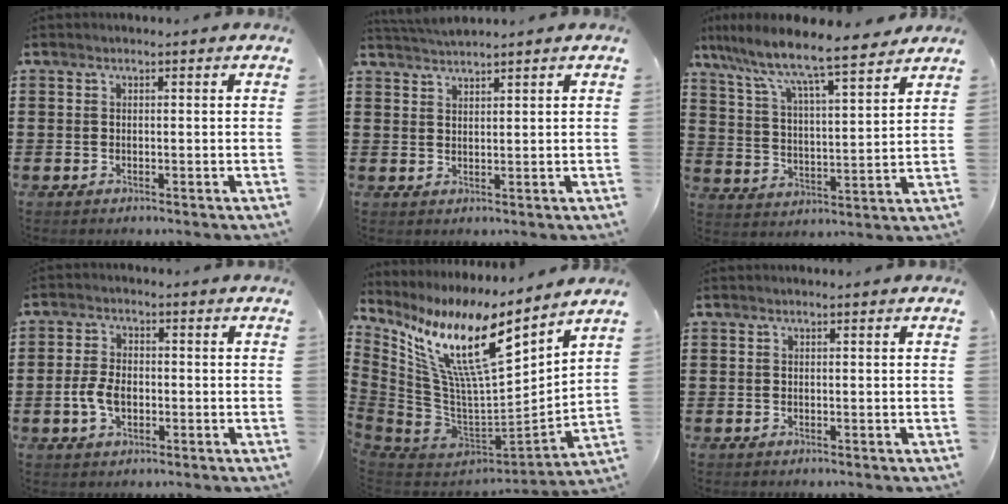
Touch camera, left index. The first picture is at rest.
{"total": 2.4, "force": [2.4, -0.2, 0.3], "torque": [-0.012, -0.003, 0.046]}
{"total": 7.2, "force": [6.4, 0.2, 3.2], "torque": [-0.090, -0.047, 0.104]}
{"total": 4.7, "force": [-1.0, 2.8, 3.6], "torque": [-0.086, -0.001, -0.023]}
{"total": 16.4, "force": [10.1, 3.4, 12.5], "torque": [-0.287, -0.064, 0.165]}
{"total": 0.0}